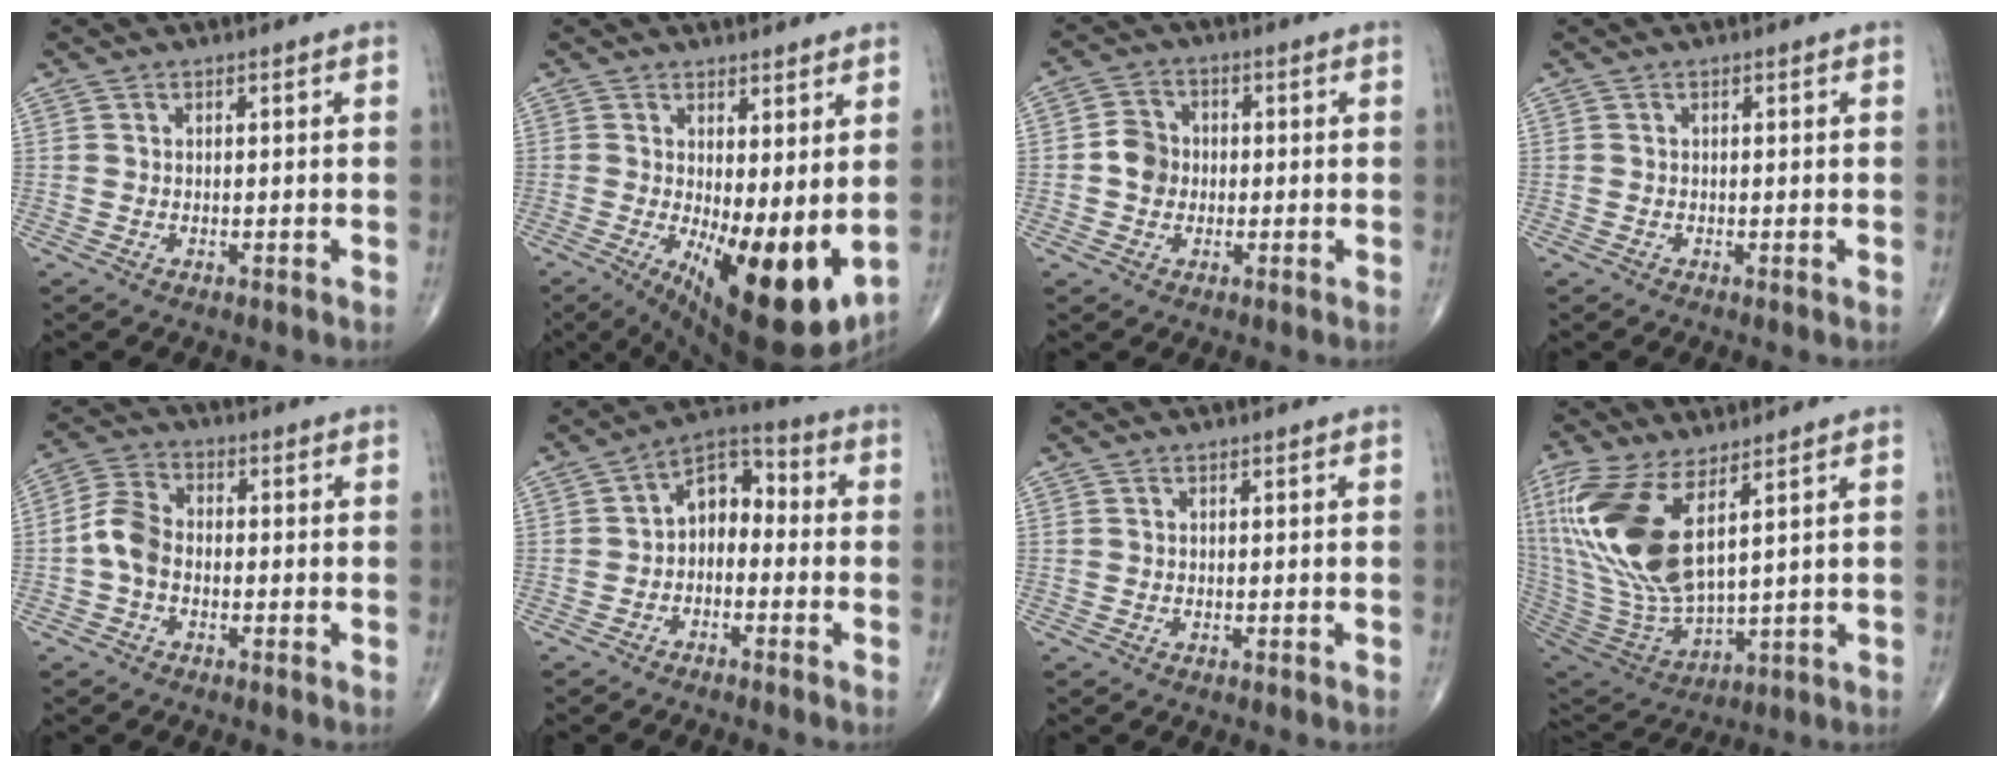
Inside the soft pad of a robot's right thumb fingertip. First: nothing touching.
{"total": 15.9, "force": [-1.1, 6.0, 14.7], "torque": [-0.219, -0.039, 0.005]}
{"total": 5.0, "force": [-0.5, 4.4, 2.3], "torque": [-0.025, 0.012, -0.016]}
{"total": 0.0}
{"total": 6.2, "force": [-1.4, 4.2, 4.3], "torque": [-0.083, 0.022, -0.040]}
{"total": 7.8, "force": [-1.3, 5.4, 5.6], "torque": [-0.061, 0.042, -0.041]}
{"total": 0.0}
{"total": 20.7, "force": [7.6, 8.5, 17.3], "torque": [-0.396, -0.038, 0.162]}